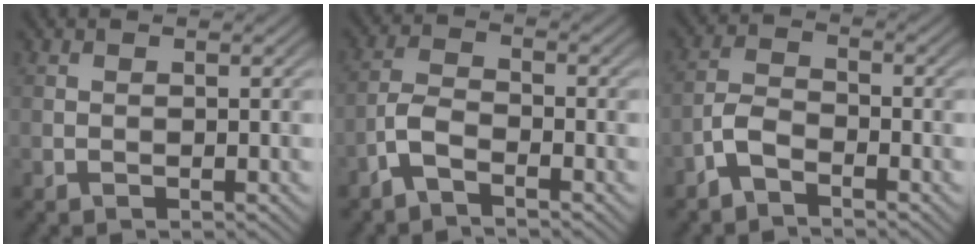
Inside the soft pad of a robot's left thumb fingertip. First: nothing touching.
{"total": 3.6, "force": [-2.6, 1.1, 2.2], "torque": [-0.051, 0.003, -0.065]}
{"total": 3.5, "force": [-2.6, 1.3, 1.9], "torque": [-0.041, 0.004, -0.064]}